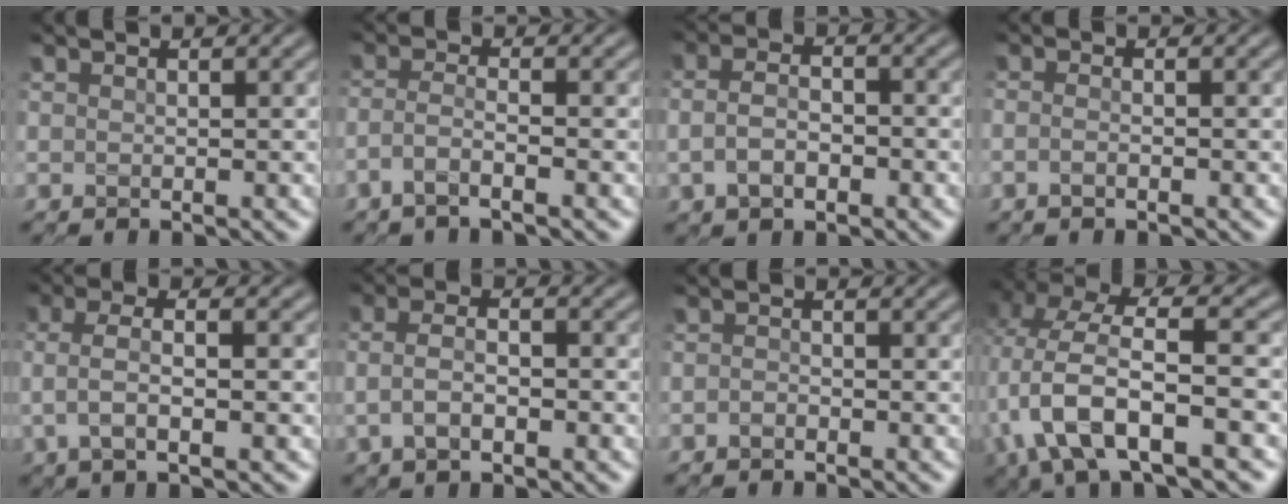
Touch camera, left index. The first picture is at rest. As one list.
[{"total": 2.4, "force": [-1.4, 0.5, 1.9], "torque": [-0.036, 0.002, -0.040]}, {"total": 3.3, "force": [-0.8, 1.7, 2.7], "torque": [-0.057, -0.002, -0.020]}, {"total": 1.3, "force": [-0.5, 0.5, 1.1], "torque": [-0.012, -0.002, -0.016]}, {"total": 4.2, "force": [-0.2, 1.5, 3.9], "torque": [-0.078, 0.003, -0.007]}, {"total": 3.9, "force": [-0.7, 1.6, 3.5], "torque": [-0.065, -0.001, -0.017]}, {"total": 0.6, "force": [-0.5, 0.3, 0.3], "torque": [-0.006, -0.001, -0.010]}, {"total": 8.7, "force": [-2.4, 3.4, 7.7], "torque": [-0.153, 0.008, -0.052]}]